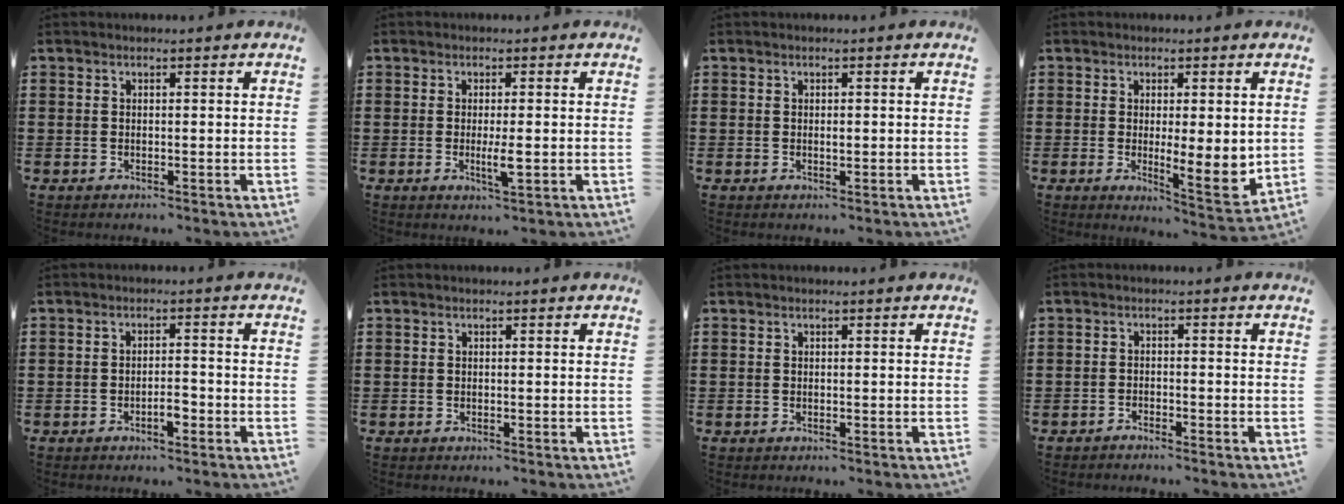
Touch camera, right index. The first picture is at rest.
{"total": 3.4, "force": [-0.6, 0.5, 3.3], "torque": [-0.064, -0.007, -0.013]}
{"total": 0.8, "force": [0.0, 0.3, 0.7], "torque": [-0.015, 0.000, 0.000]}
{"total": 6.0, "force": [0.5, 2.0, 5.6], "torque": [-0.077, -0.013, 0.009]}
{"total": 2.5, "force": [-1.3, 0.8, 2.0], "torque": [-0.036, 0.004, -0.024]}
{"total": 0.0}
{"total": 0.0}
{"total": 1.4, "force": [-1.4, 0.0, 0.0], "torque": [-0.004, 0.004, -0.029]}